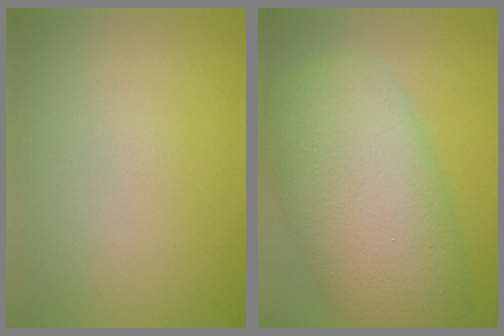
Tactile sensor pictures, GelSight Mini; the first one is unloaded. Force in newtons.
{"total": 10.9, "press": 10.9, "slide": 0.5}